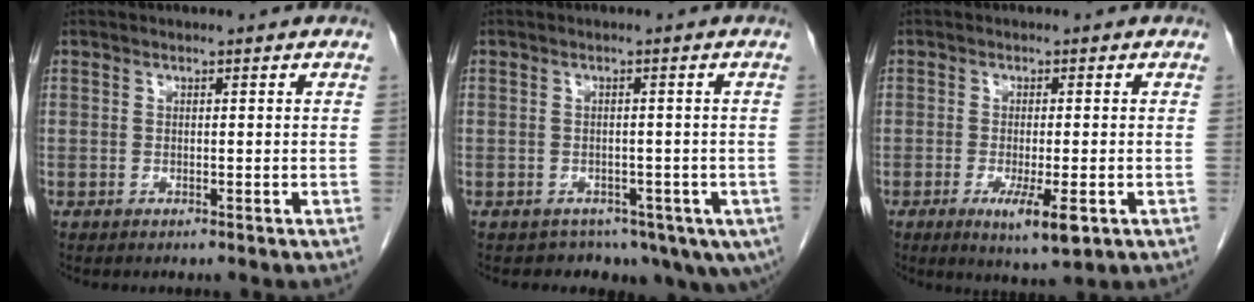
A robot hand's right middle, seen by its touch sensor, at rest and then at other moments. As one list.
[{"total": 8.2, "force": [-4.9, 5.7, 3.4], "torque": [-0.044, 0.001, -0.054]}, {"total": 5.7, "force": [-2.3, 1.0, 5.1], "torque": [-0.089, -0.014, -0.031]}]